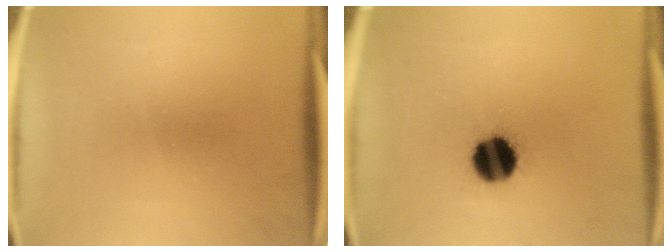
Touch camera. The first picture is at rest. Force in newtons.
{"total": 12.2}